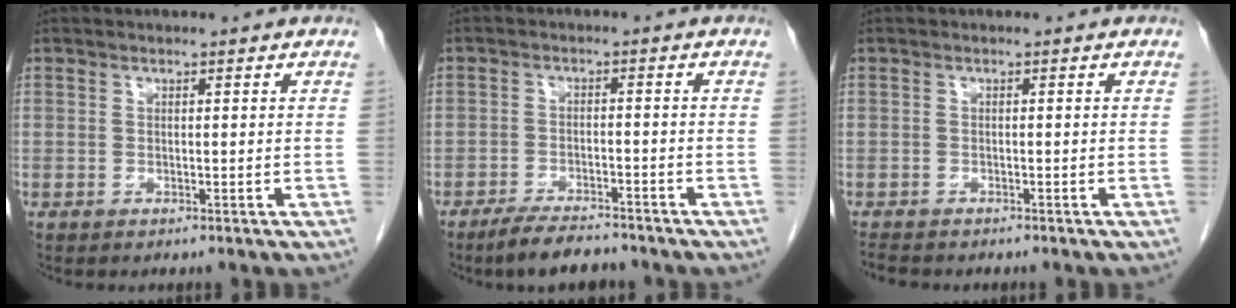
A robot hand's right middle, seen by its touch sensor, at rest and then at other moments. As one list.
[{"total": 5.9, "force": [-5.1, 1.4, 2.5], "torque": [-0.047, -0.010, -0.088]}, {"total": 2.4, "force": [-2.2, 0.7, 0.8], "torque": [-0.019, -0.007, -0.032]}]